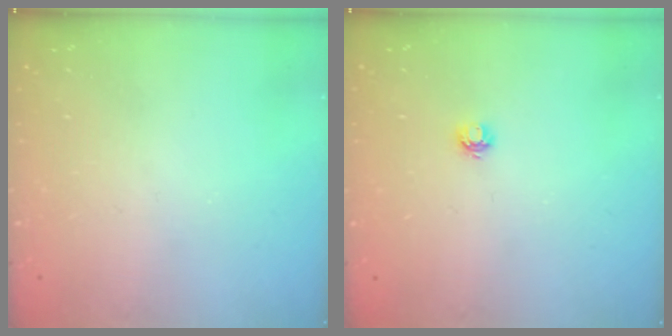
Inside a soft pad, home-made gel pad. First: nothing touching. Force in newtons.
{"total": 3.7, "press": 3.7, "slide": 0.5}